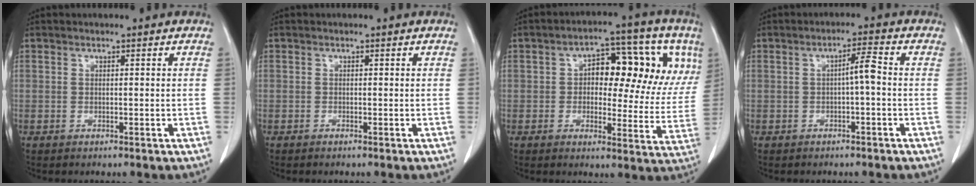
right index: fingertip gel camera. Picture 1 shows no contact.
{"total": 0.0}
{"total": 16.0, "force": [4.5, 7.5, 13.3], "torque": [-0.156, 0.035, 0.054]}
{"total": 3.0, "force": [-0.4, 0.2, 3.0], "torque": [-0.047, 0.007, -0.007]}